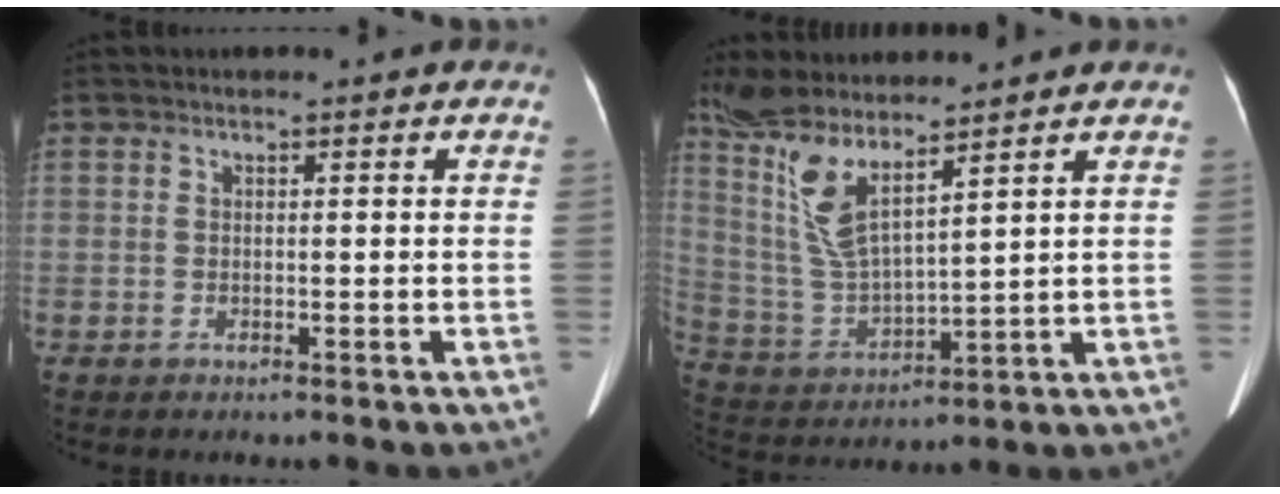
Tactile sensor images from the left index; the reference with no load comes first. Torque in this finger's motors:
{"motor_torque": [0.75, -0.70, 0.22, 0.05]}